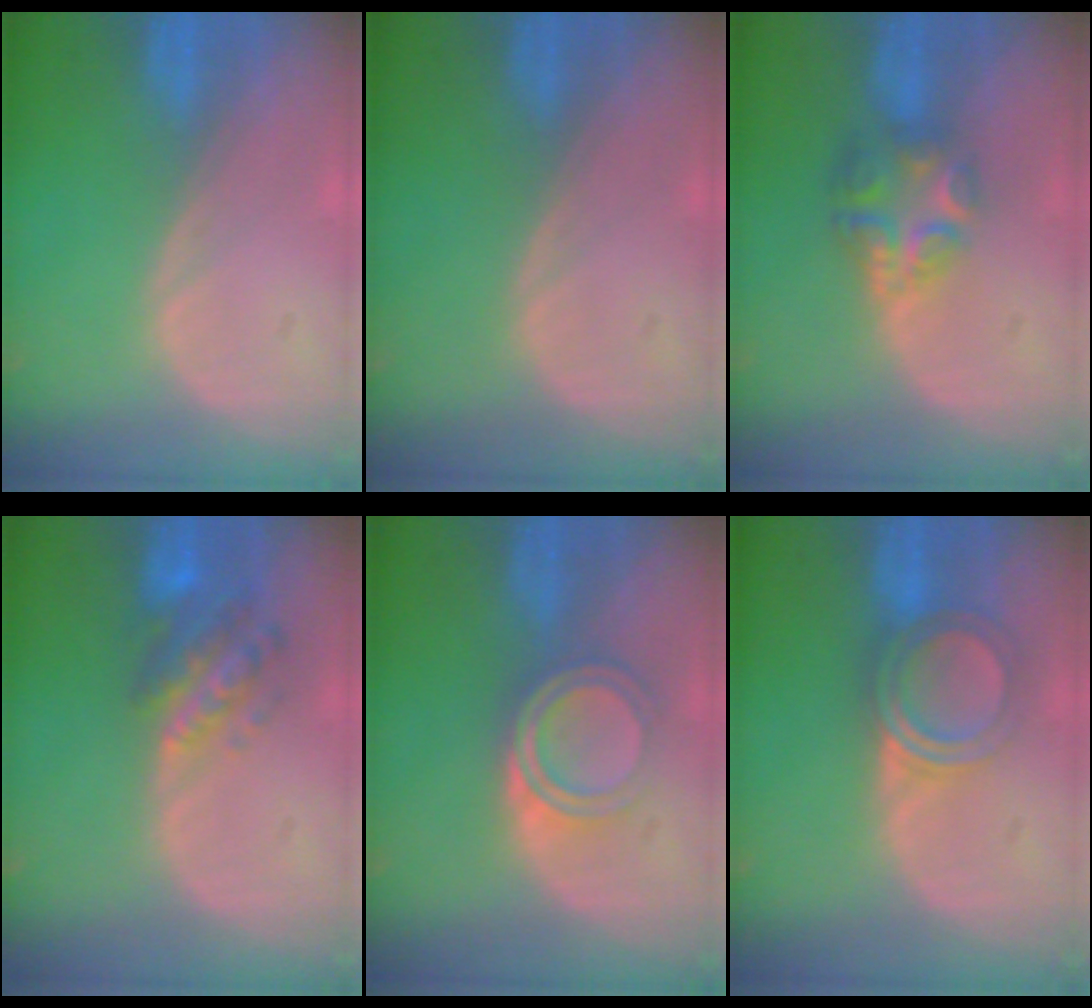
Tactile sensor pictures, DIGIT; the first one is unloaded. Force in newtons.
{"total": 0.0}
{"total": 6.2, "press": 5.4, "slide": 2.9}
{"total": 6.2, "press": 6.0, "slide": 1.5}
{"total": 4.8, "press": 4.7, "slide": 1.1}
{"total": 5.2, "press": 5.1, "slide": 0.3}